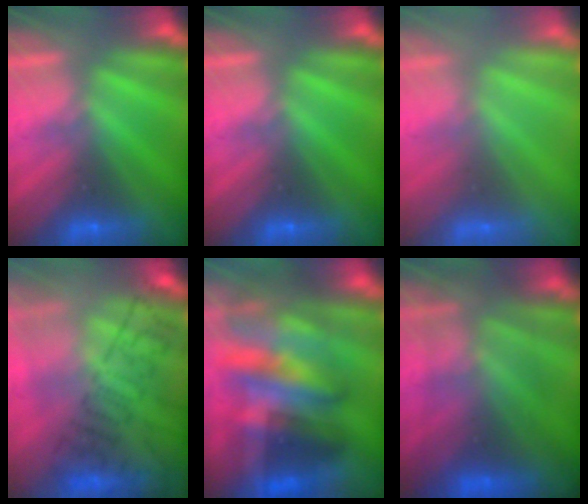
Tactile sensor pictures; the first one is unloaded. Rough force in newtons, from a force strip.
{"total": 0.0}
{"total": 4.5}
{"total": 8.7}
{"total": 7.0}
{"total": 5.5}